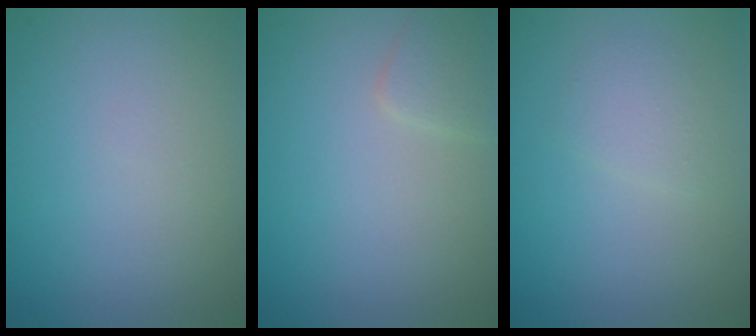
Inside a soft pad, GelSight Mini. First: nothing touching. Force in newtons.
{"total": 1.5, "press": 1.5, "slide": 0.0}
{"total": 1.4, "press": 1.4, "slide": 0.1}